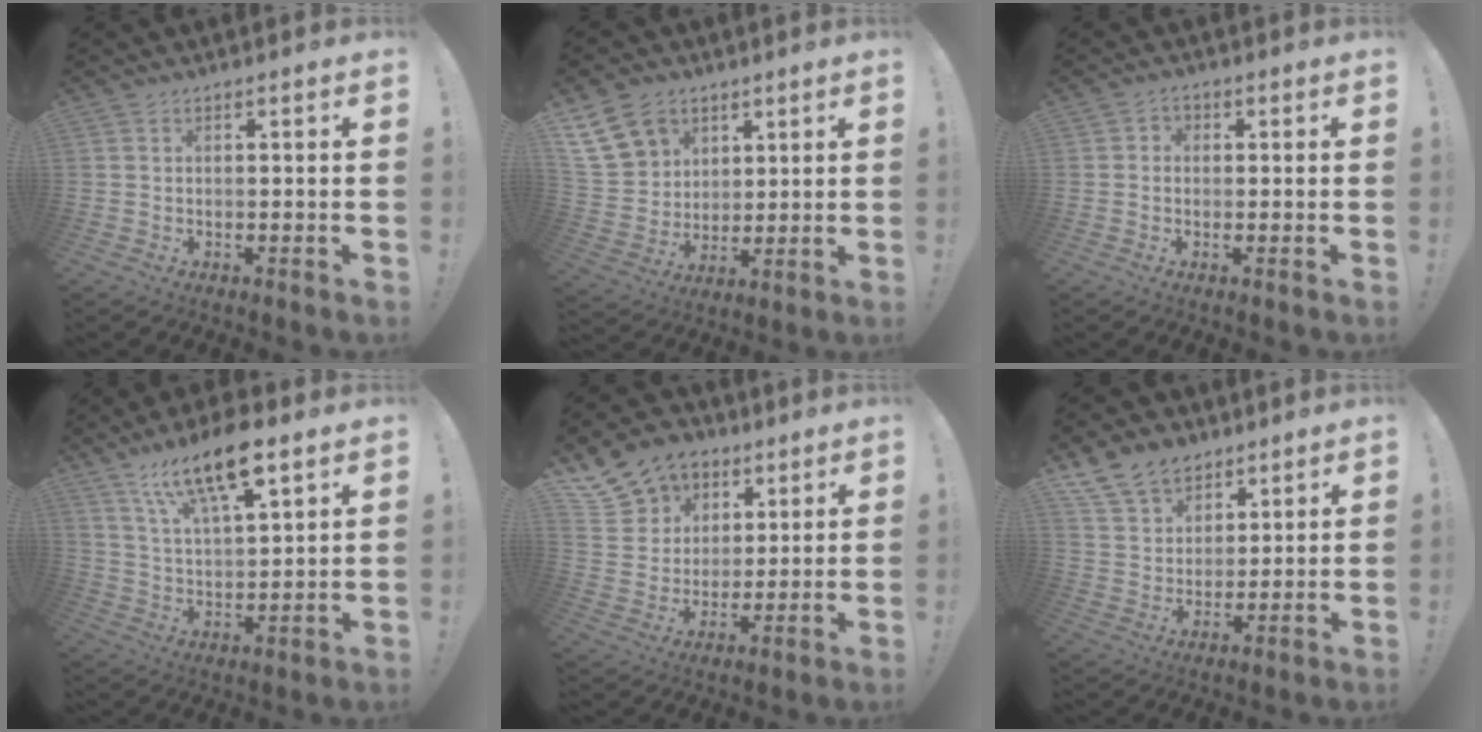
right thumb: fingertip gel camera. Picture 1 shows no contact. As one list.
[{"total": 14.6, "force": [7.7, 11.1, 5.6], "torque": [-0.090, -0.036, 0.159]}, {"total": 1.9, "force": [-0.7, 1.5, 1.0], "torque": [-0.020, 0.009, -0.012]}, {"total": 16.0, "force": [10.4, 5.2, 11.1], "torque": [-0.193, -0.053, 0.177]}, {"total": 14.1, "force": [8.5, 10.6, 3.8], "torque": [-0.060, -0.055, 0.174]}, {"total": 12.6, "force": [8.8, 8.3, 3.4], "torque": [-0.059, -0.060, 0.173]}]